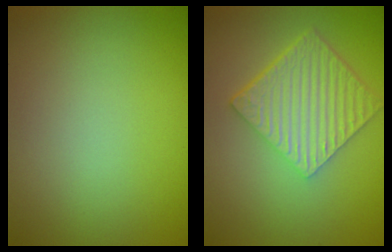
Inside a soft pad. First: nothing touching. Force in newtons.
{"total": 6.0, "press": 4.2, "slide": 4.2}